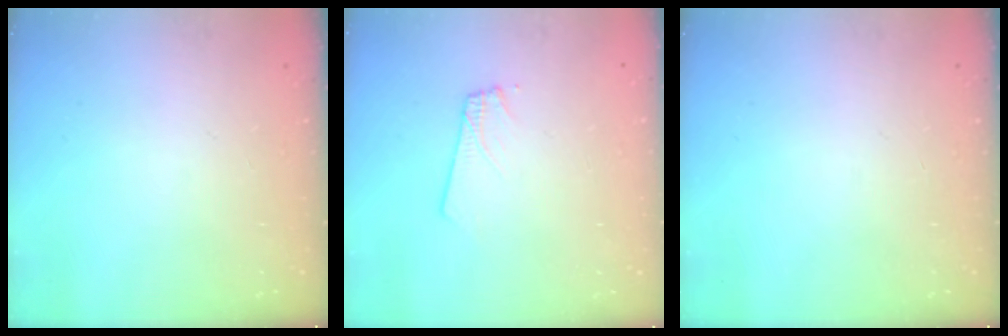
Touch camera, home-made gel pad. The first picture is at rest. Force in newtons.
{"total": 2.4, "press": 2.4, "slide": 0.3}
{"total": 0.0}